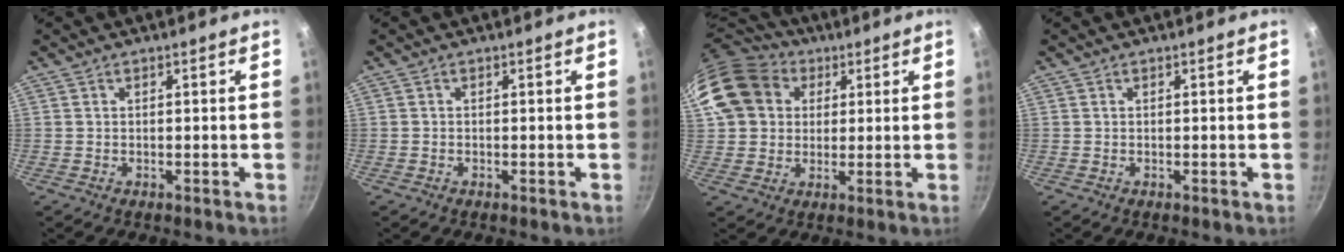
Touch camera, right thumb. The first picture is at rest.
{"total": 0.0}
{"total": 15.6, "force": [5.8, 12.8, 6.9], "torque": [-0.120, 0.015, 0.100]}
{"total": 0.0}